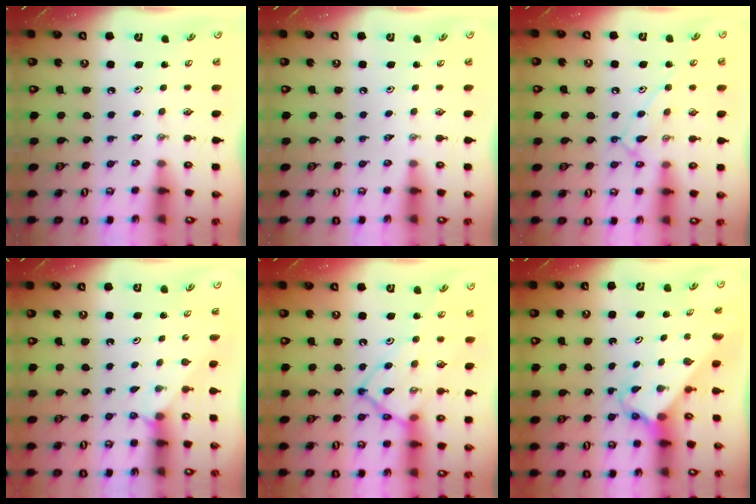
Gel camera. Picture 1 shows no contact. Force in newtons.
{"total": 0.0}
{"total": 12.1, "press": 12.0, "slide": 0.9}
{"total": 2.7, "press": 2.7, "slide": 0.3}
{"total": 13.9, "press": 13.9, "slide": 1.4}
{"total": 2.9, "press": 2.9, "slide": 0.3}